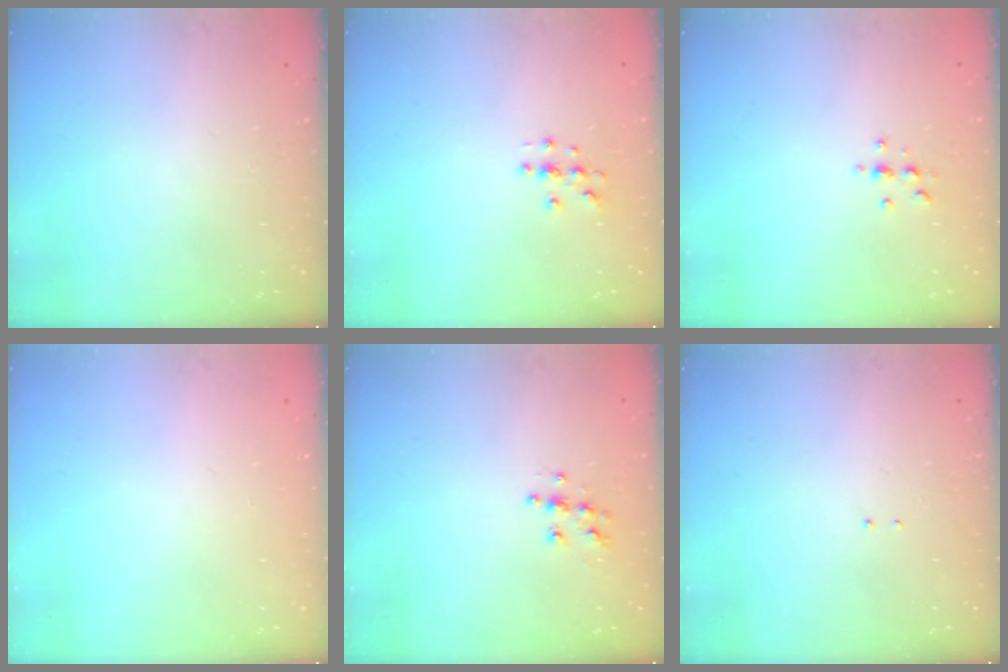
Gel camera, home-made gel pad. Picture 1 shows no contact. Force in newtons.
{"total": 3.0, "press": 3.0, "slide": 0.3}
{"total": 3.0, "press": 3.0, "slide": 0.4}
{"total": 0.0}
{"total": 6.6, "press": 6.6, "slide": 0.3}
{"total": 1.3, "press": 1.2, "slide": 0.6}